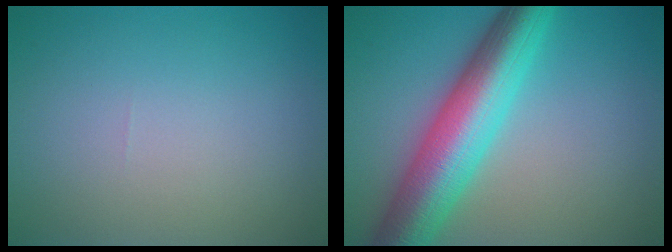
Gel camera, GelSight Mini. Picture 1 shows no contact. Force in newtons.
{"total": 9.5, "press": 9.5, "slide": 0.3}